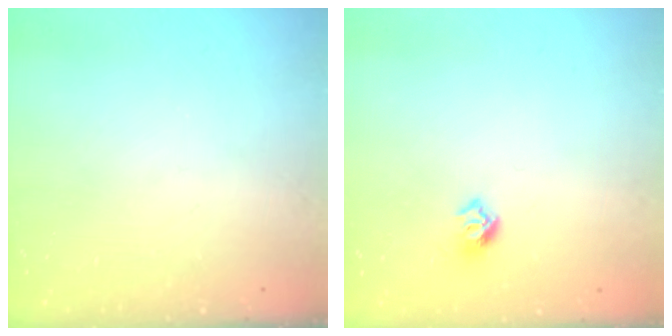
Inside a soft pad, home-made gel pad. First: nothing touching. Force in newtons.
{"total": 6.0, "press": 5.9, "slide": 0.9}